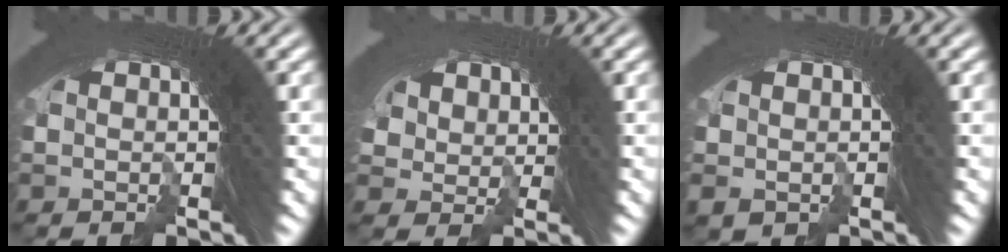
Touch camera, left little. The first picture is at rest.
{"total": 3.7, "force": [-2.3, 2.9, 0.3], "torque": [-0.054, -0.038, -0.018]}
{"total": 0.8, "force": [-0.3, 0.7, -0.2], "torque": [-0.006, -0.006, 0.000]}